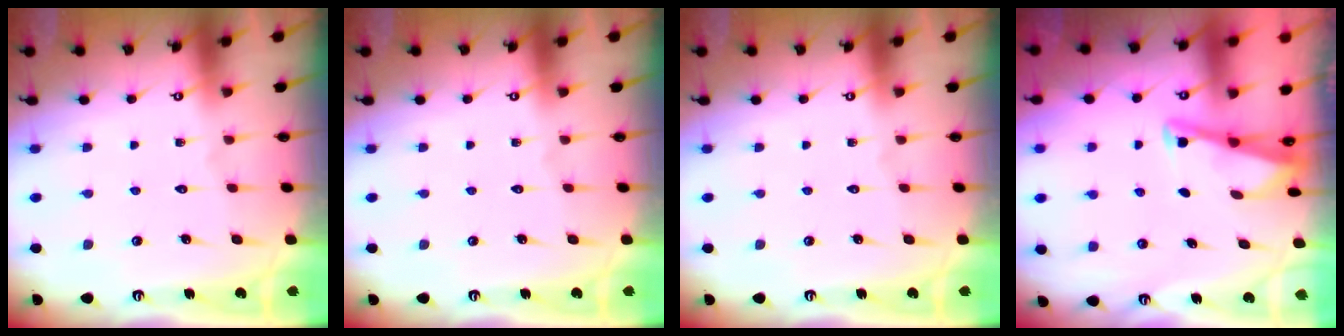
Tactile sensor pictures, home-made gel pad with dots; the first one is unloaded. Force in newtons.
{"total": 0.0}
{"total": 0.0}
{"total": 3.0, "press": 2.9, "slide": 0.4}